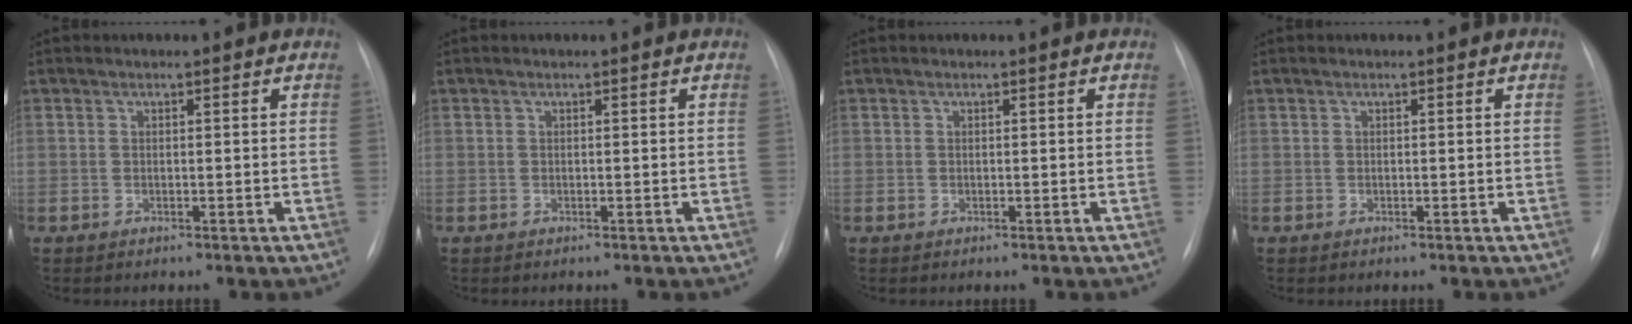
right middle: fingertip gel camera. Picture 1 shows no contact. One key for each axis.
{"total": 0.0}
{"total": 0.0}
{"total": 0.0}